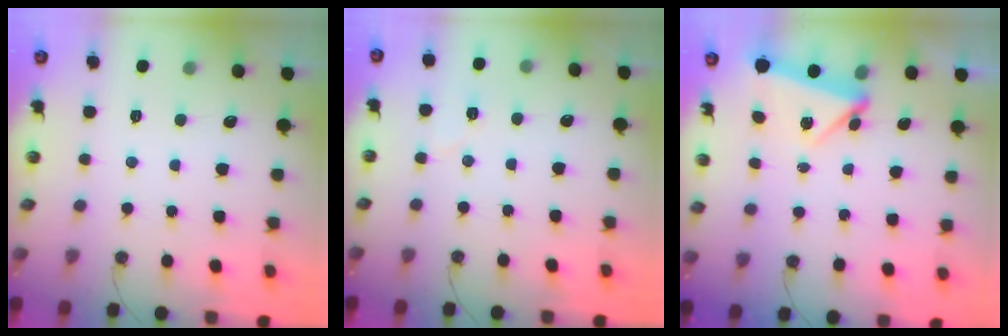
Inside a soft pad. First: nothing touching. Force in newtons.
{"total": 5.4, "press": 2.9, "slide": 4.5}
{"total": 6.2, "press": 6.2, "slide": 0.3}